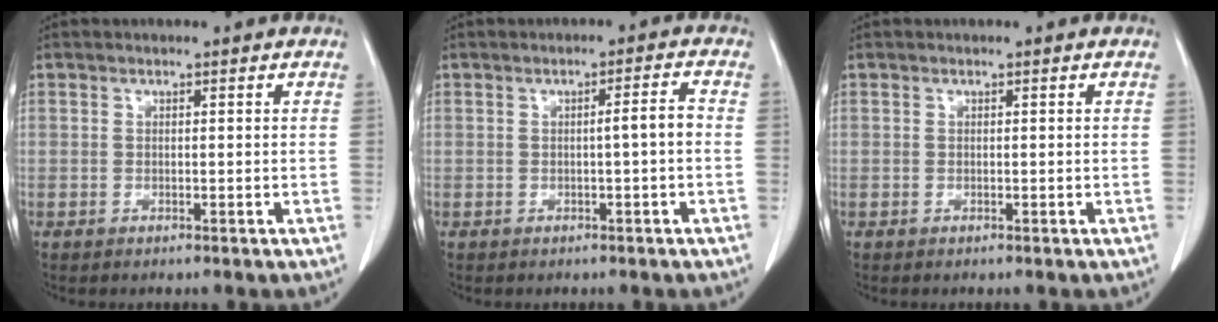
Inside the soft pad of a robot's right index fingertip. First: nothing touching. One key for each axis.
{"total": 2.6, "fx": -0.4, "fy": -0.2, "fz": 2.5, "tx": -0.035, "ty": 0.003, "tz": -0.007}
{"total": 0.0}